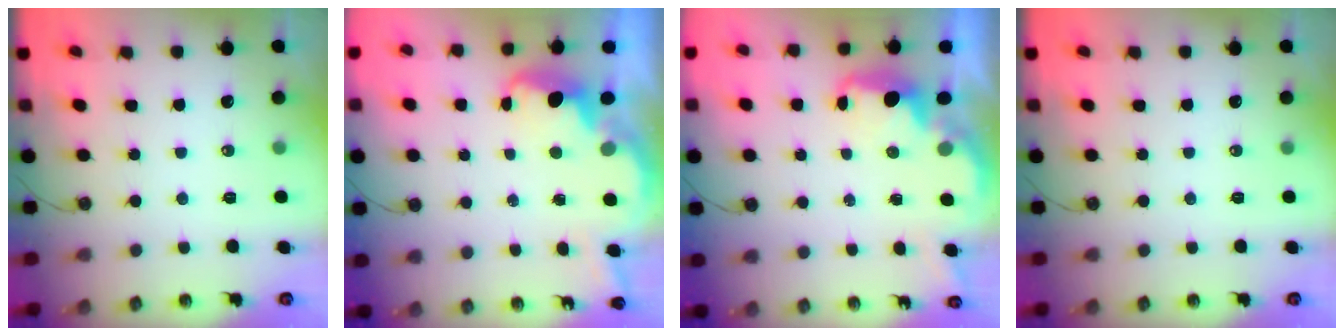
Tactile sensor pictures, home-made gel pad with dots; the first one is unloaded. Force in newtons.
{"total": 3.7, "press": 3.6, "slide": 0.5}
{"total": 2.6, "press": 2.6, "slide": 0.4}
{"total": 0.0}